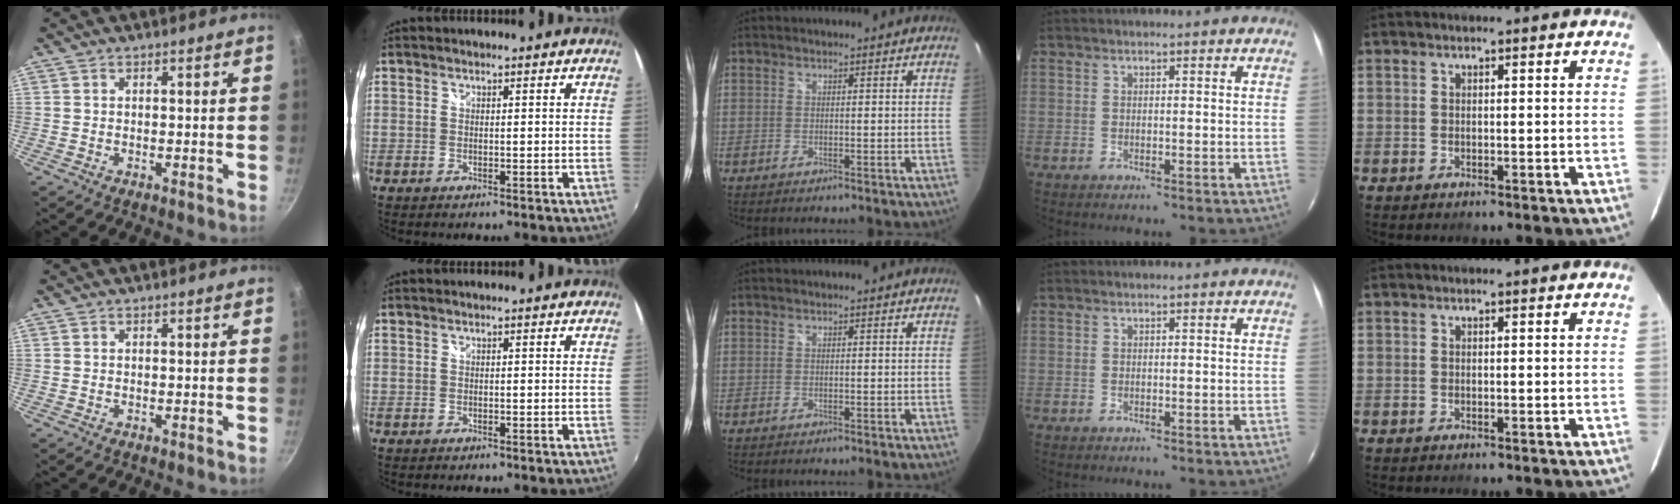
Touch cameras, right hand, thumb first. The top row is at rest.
{}